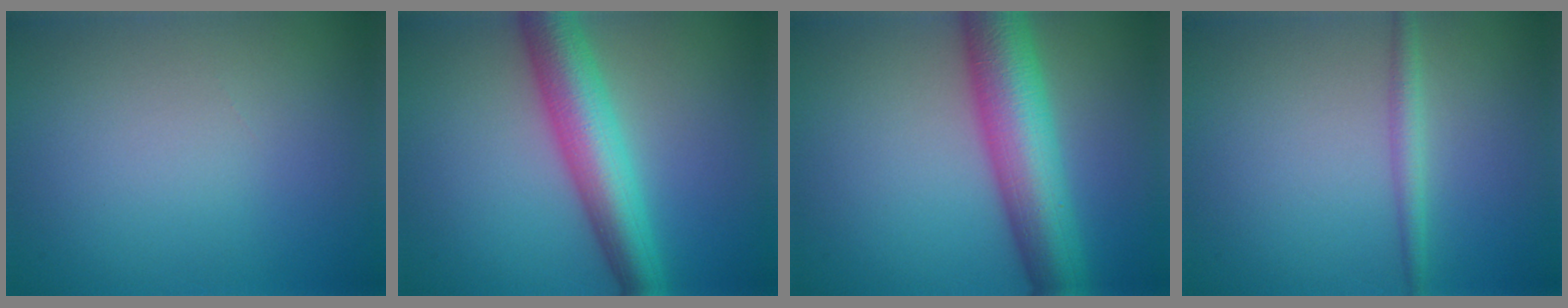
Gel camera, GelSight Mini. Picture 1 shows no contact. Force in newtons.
{"total": 7.0, "press": 7.0, "slide": 0.1}
{"total": 9.3, "press": 9.3, "slide": 0.3}
{"total": 1.7, "press": 1.7, "slide": 0.1}